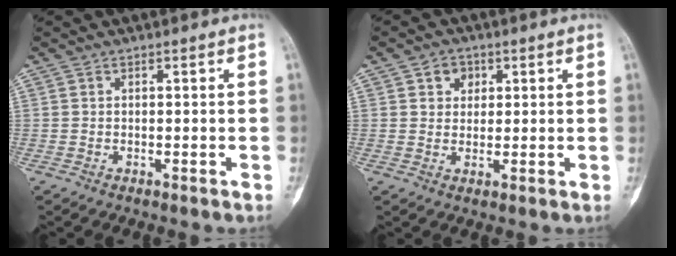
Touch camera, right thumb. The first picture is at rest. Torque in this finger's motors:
{"motor_torque": [-0.43, 0.82, -0.07, 0.02, 0.05]}